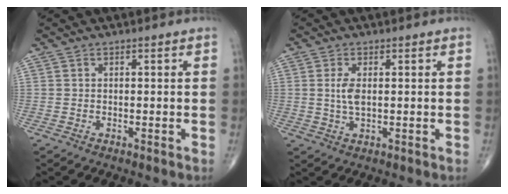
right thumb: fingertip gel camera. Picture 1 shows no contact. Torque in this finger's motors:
{"motor_torque": [-0.42, 0.52, 0.42, 0.20, 0.03]}